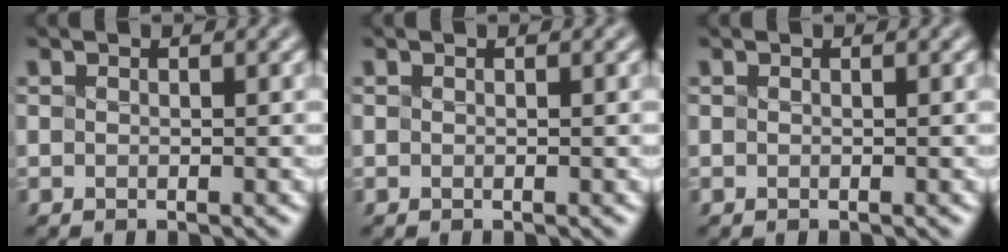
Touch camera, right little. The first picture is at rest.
{"total": 0.0}
{"total": 0.0}